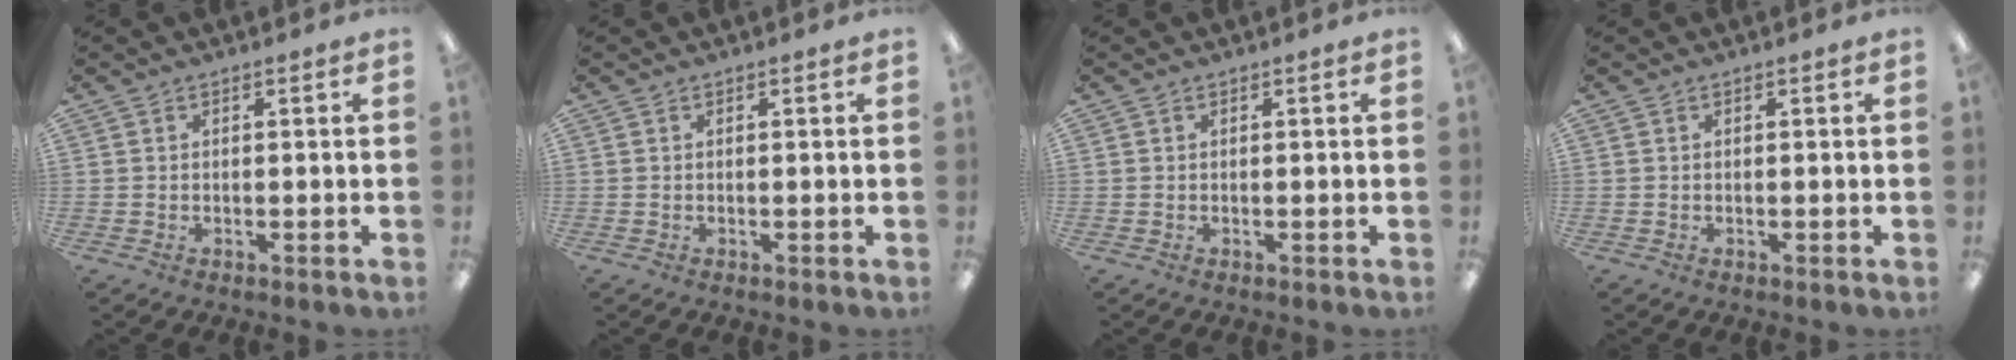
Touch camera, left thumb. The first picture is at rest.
{"total": 0.0}
{"total": 0.0}
{"total": 0.0}